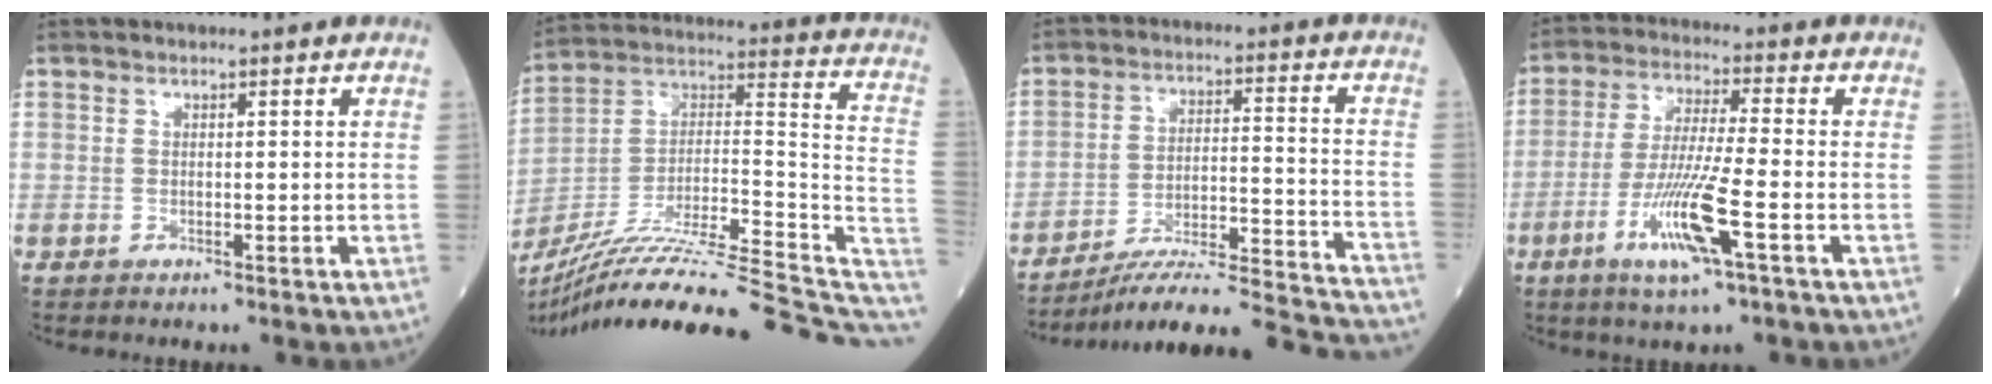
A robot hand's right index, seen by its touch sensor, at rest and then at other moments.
{"total": 28.5, "force": [-22.6, 2.0, 17.2], "torque": [-0.227, 0.008, -0.358]}
{"total": 22.0, "force": [-20.6, 0.1, 7.8], "torque": [-0.078, 0.001, -0.294]}
{"total": 11.3, "force": [-4.4, 0.3, 10.3], "torque": [-0.206, -0.017, -0.085]}